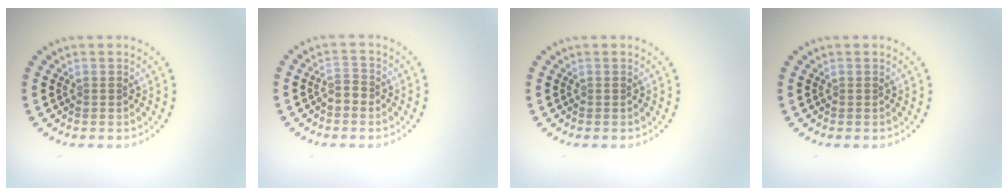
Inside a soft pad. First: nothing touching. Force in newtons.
{"total": 1.3, "press": 1.2, "slide": 0.5}
{"total": 0.0}
{"total": 0.0}